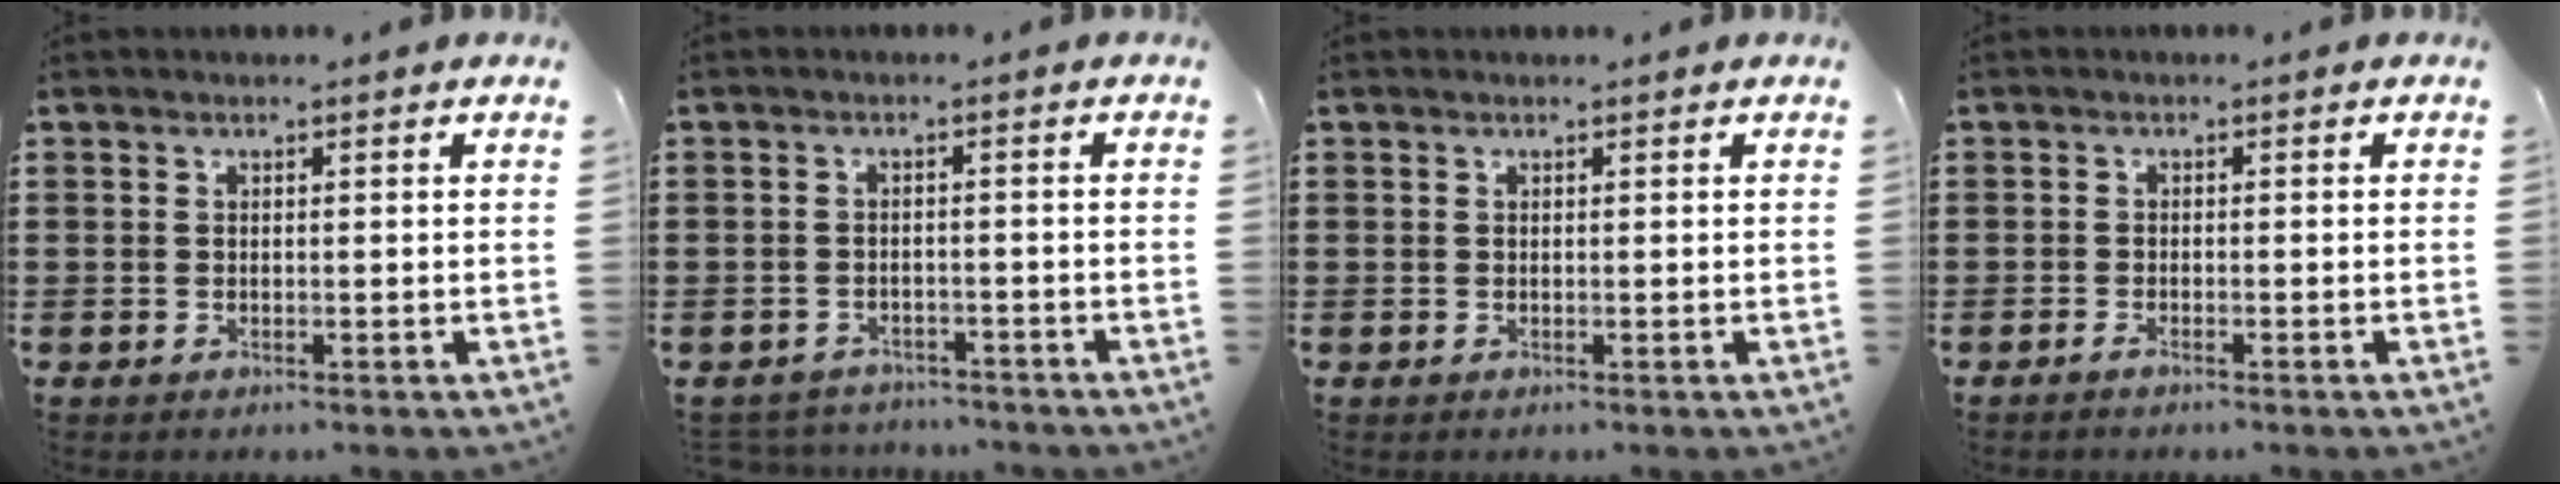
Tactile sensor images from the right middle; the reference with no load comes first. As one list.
[{"total": 2.3, "force": [-2.2, 0.4, -0.3], "torque": [-0.005, -0.001, -0.050]}, {"total": 0.0}, {"total": 0.8, "force": [-0.6, 0.0, 0.5], "torque": [-0.012, -0.007, -0.010]}]